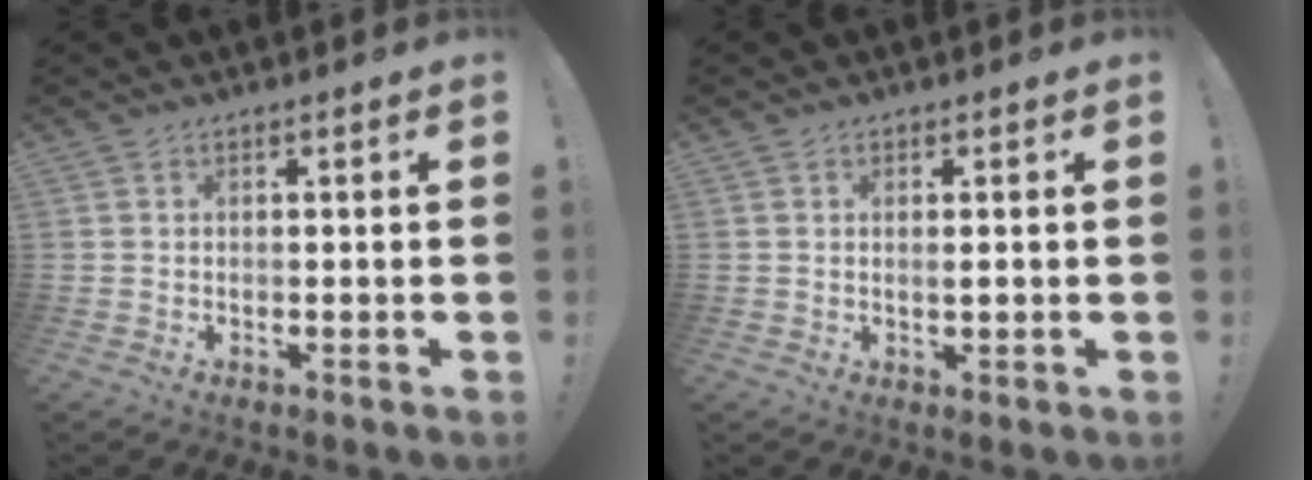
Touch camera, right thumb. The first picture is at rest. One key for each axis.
{"total": 1.2, "fx": 0.0, "fy": 0.2, "fz": 1.2, "tx": -0.012, "ty": -0.005, "tz": -0.002}